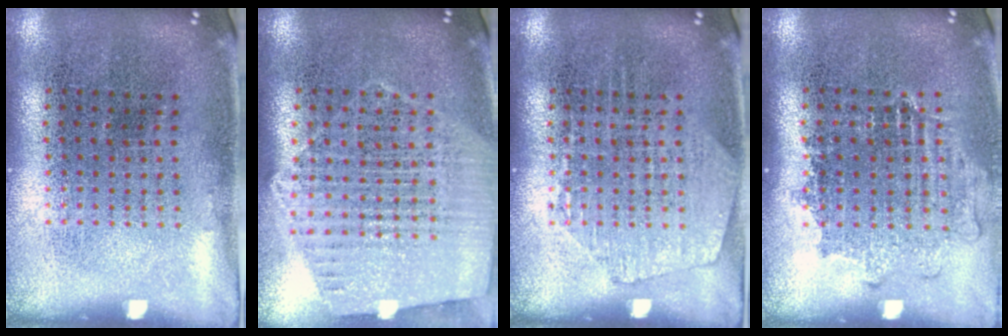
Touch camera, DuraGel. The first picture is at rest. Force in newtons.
{"total": 1.2, "press": 1.2, "slide": 0.3}
{"total": 1.2, "press": 1.2, "slide": 0.2}
{"total": 1.0, "press": 1.0, "slide": 0.4}